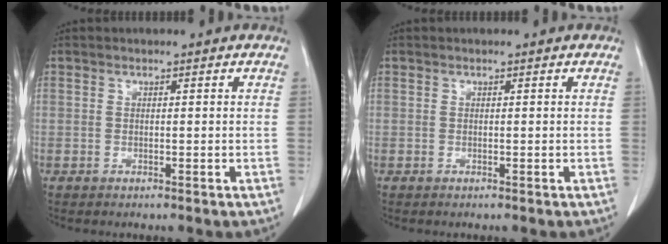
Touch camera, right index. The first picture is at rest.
{"total": 0.0}